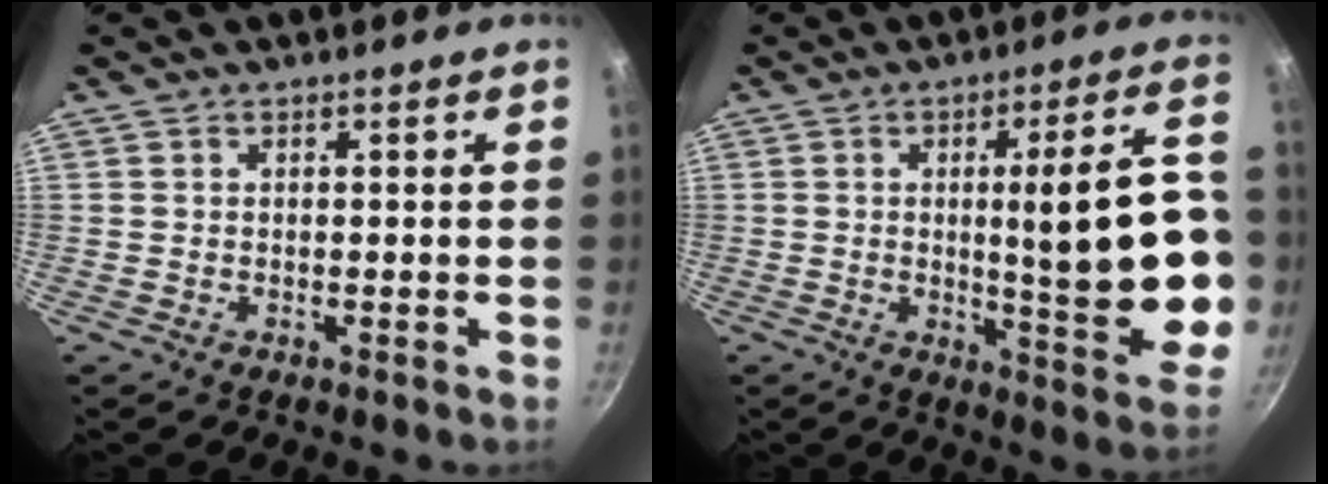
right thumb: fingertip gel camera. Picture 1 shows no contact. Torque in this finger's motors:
{"motor_torque": [2.06, 2.17, 1.67, -0.12, 0.14]}